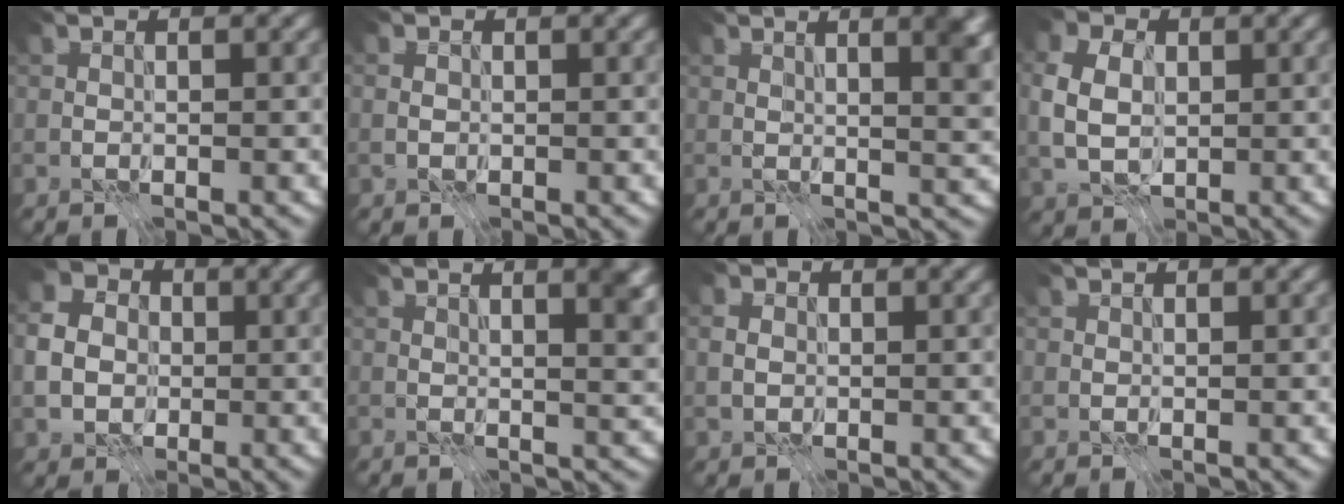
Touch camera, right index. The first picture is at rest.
{"total": 0.7, "force": [0.0, 0.6, 0.3], "torque": [-0.005, 0.002, -0.003]}
{"total": 4.4, "force": [2.1, 0.9, 3.7], "torque": [-0.037, 0.003, 0.033]}
{"total": 5.7, "force": [0.5, 4.3, 3.7], "torque": [-0.087, 0.012, 0.002]}
{"total": 4.2, "force": [-0.3, 3.6, 2.1], "torque": [-0.051, 0.008, -0.010]}
{"total": 3.6, "force": [1.9, 0.7, 3.0], "torque": [-0.036, 0.001, 0.030]}
{"total": 1.3, "force": [0.2, 1.1, 0.8], "torque": [-0.020, 0.005, -0.001]}
{"total": 0.8, "force": [0.7, 0.4, 0.0], "torque": [-0.002, -0.002, 0.011]}